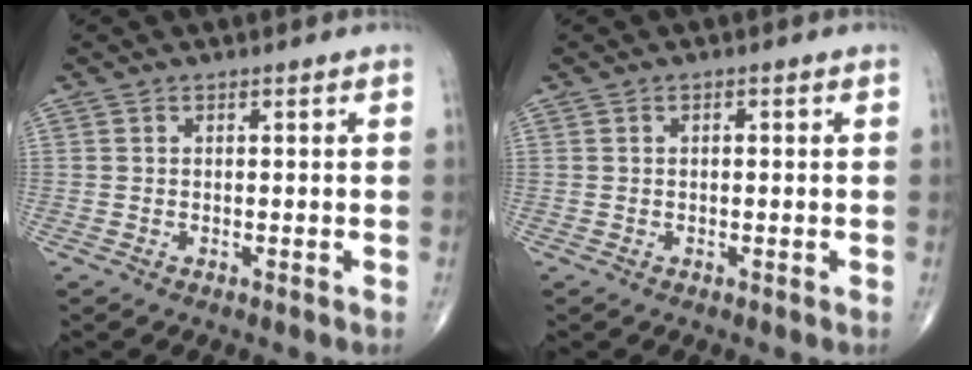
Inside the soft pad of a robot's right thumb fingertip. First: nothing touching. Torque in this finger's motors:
{"motor_torque": [-0.35, 0.16, -0.06, -0.06, 0.02]}